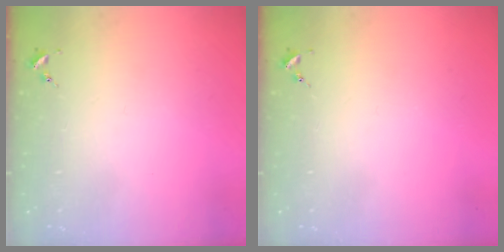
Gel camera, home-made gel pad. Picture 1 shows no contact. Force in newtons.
{"total": 0.0}